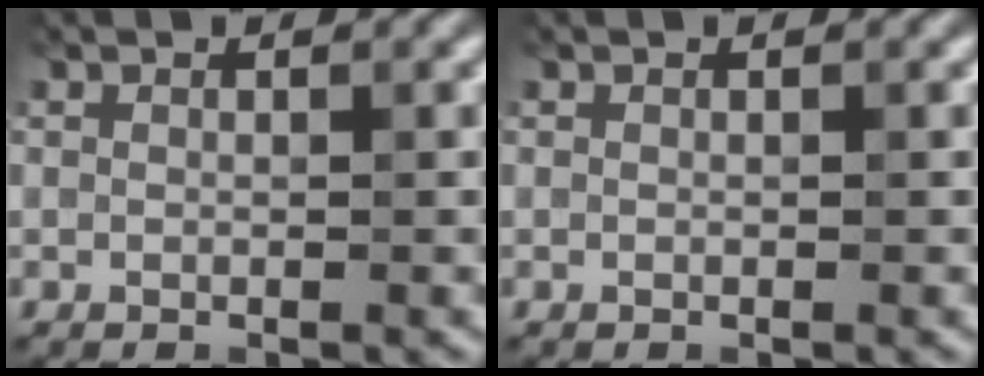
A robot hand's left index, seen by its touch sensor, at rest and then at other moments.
{"total": 0.0}